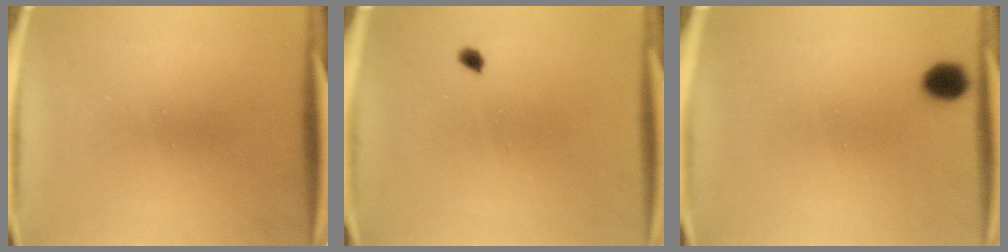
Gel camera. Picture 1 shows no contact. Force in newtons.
{"total": 1.1}
{"total": 2.3}